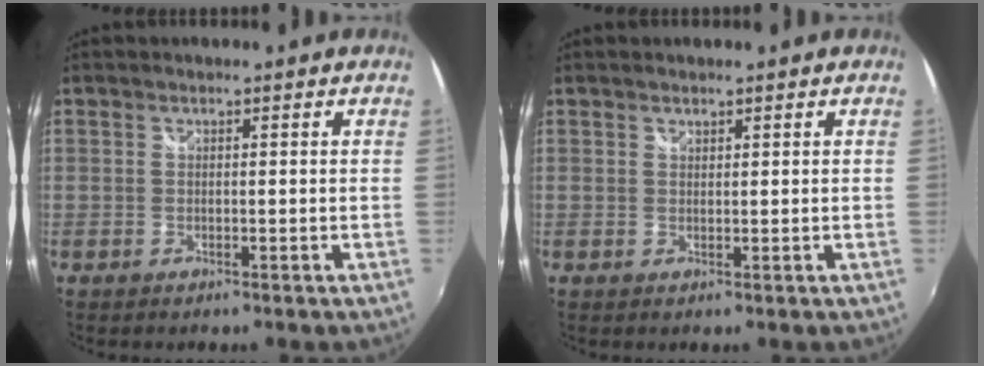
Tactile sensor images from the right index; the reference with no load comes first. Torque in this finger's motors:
{"motor_torque": [-0.19, 0.02, -0.03, -0.01]}